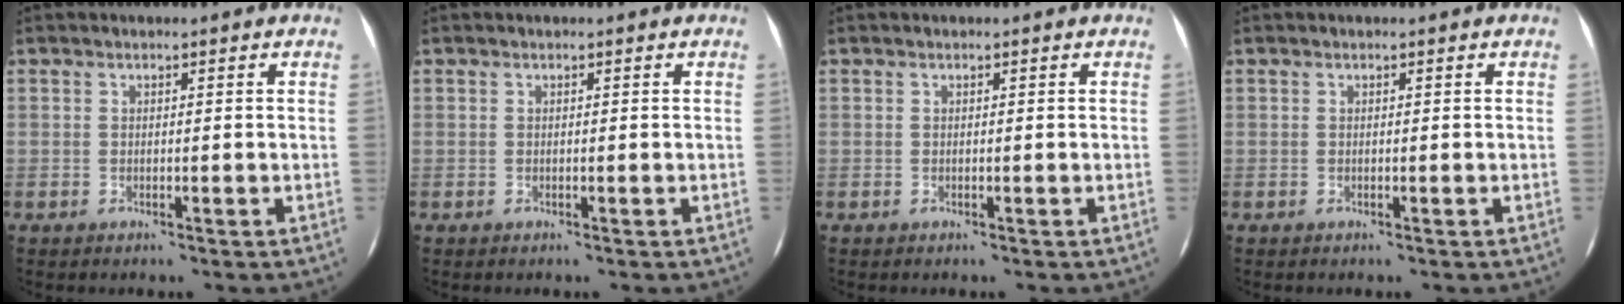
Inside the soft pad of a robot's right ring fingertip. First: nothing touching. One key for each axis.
{"total": 0.0}
{"total": 0.0}
{"total": 0.0}